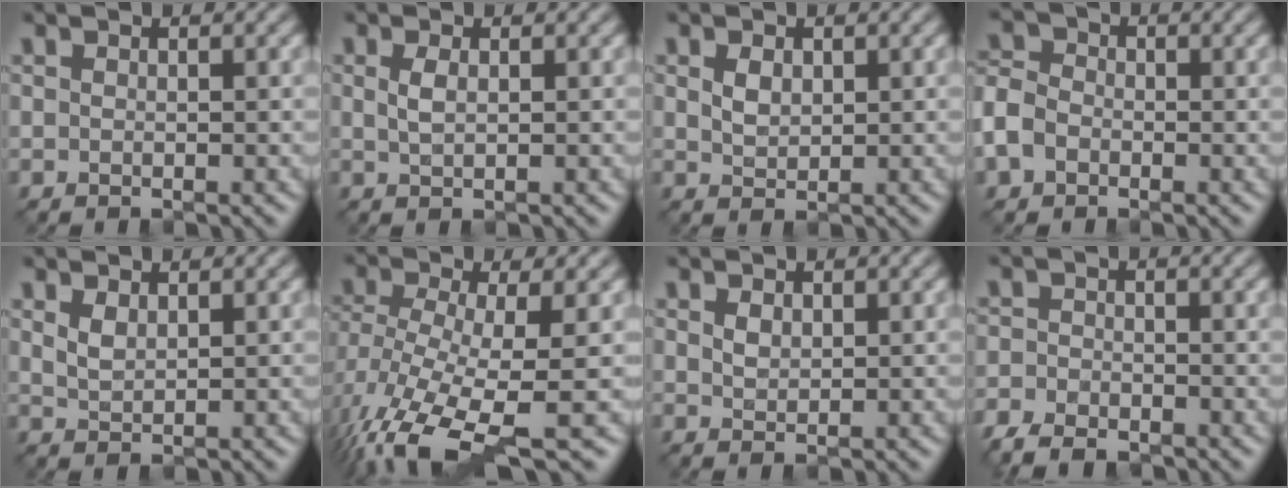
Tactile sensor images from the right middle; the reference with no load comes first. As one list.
[{"total": 1.3, "force": [0.4, 0.4, 1.1], "torque": [-0.026, 0.001, 0.008]}, {"total": 1.7, "force": [0.7, 1.1, 1.1], "torque": [-0.022, 0.000, 0.015]}, {"total": 3.8, "force": [-1.5, 3.0, 2.0], "torque": [-0.049, 0.003, -0.042]}, {"total": 1.5, "force": [0.9, 0.6, 0.9], "torque": [-0.023, 0.000, 0.023]}, {"total": 8.8, "force": [-4.1, 3.2, 7.1], "torque": [-0.146, -0.018, -0.076]}, {"total": 1.2, "force": [0.5, 0.8, 0.8], "torque": [-0.016, -0.001, 0.013]}, {"total": 4.6, "force": [-3.6, 2.1, 1.8], "torque": [-0.035, -0.008, -0.076]}]